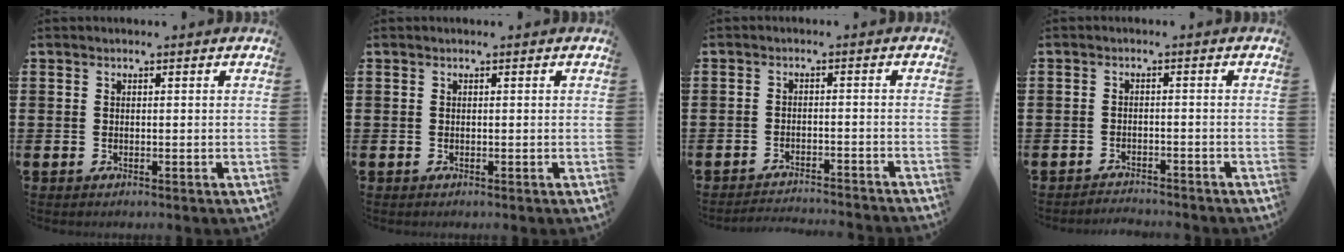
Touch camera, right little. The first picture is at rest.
{"total": 0.0}
{"total": 2.2, "force": [-2.2, -0.3, 0.0], "torque": [-0.002, 0.003, -0.047]}
{"total": 1.8, "force": [-1.8, -0.1, -0.2], "torque": [0.000, 0.005, -0.039]}